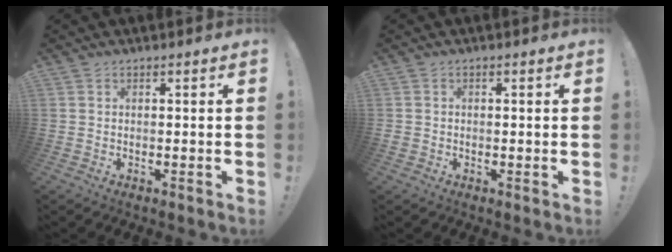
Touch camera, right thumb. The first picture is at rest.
{"total": 1.3, "force": [-0.4, 1.1, 0.6], "torque": [-0.011, 0.005, -0.007]}